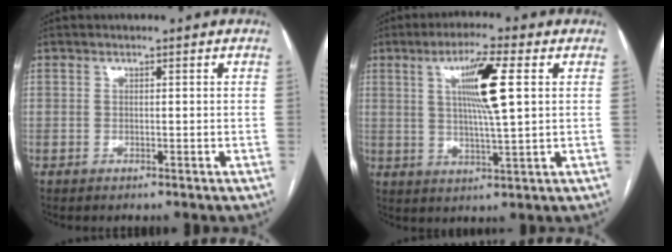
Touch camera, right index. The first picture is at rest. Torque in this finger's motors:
{"motor_torque": [0.48, 0.19, 0.65, 0.14]}